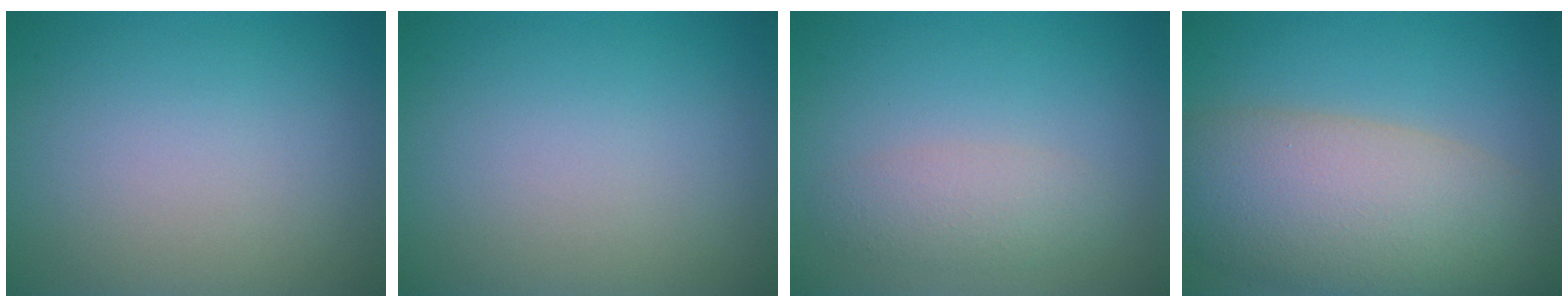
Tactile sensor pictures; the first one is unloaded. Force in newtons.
{"total": 0.0}
{"total": 2.4, "press": 2.4, "slide": 0.2}
{"total": 10.1, "press": 10.0, "slide": 0.6}